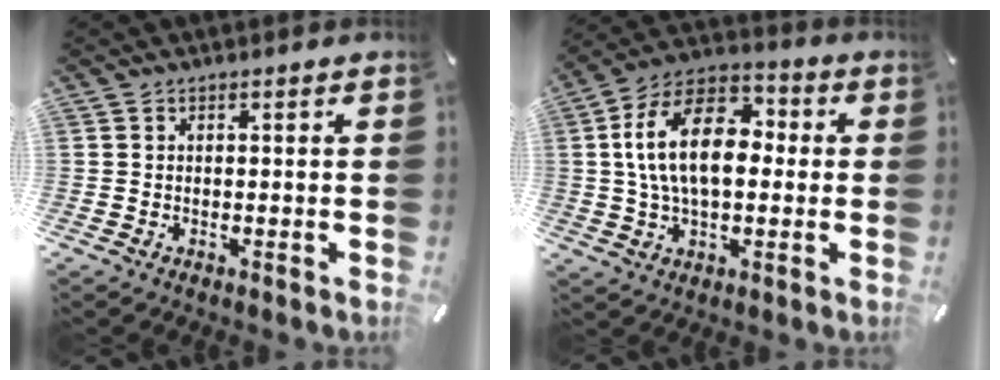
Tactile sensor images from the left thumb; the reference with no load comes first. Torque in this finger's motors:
{"motor_torque": [0.27, 1.27, 1.99, -0.78, 0.60]}